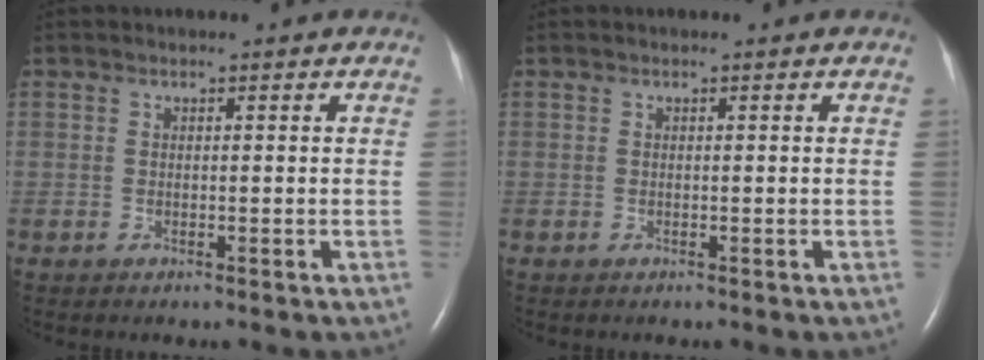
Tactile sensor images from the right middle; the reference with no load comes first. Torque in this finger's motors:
{"motor_torque": [0.12, -0.06, 0.04, -0.01]}